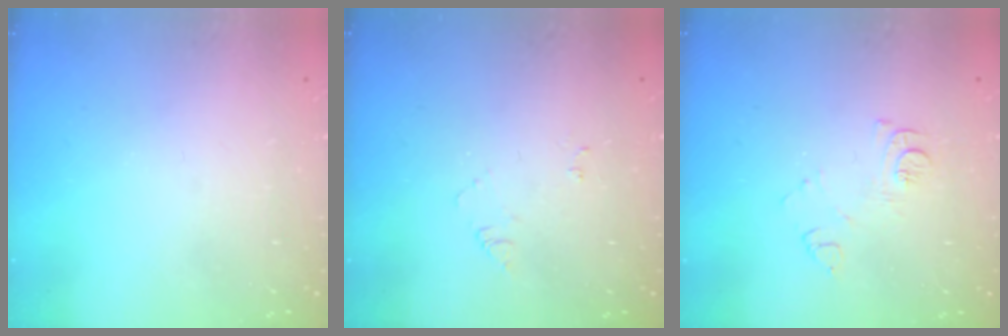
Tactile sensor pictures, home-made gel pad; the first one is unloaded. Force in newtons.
{"total": 6.0, "press": 6.0, "slide": 0.7}
{"total": 7.2, "press": 7.2, "slide": 0.7}